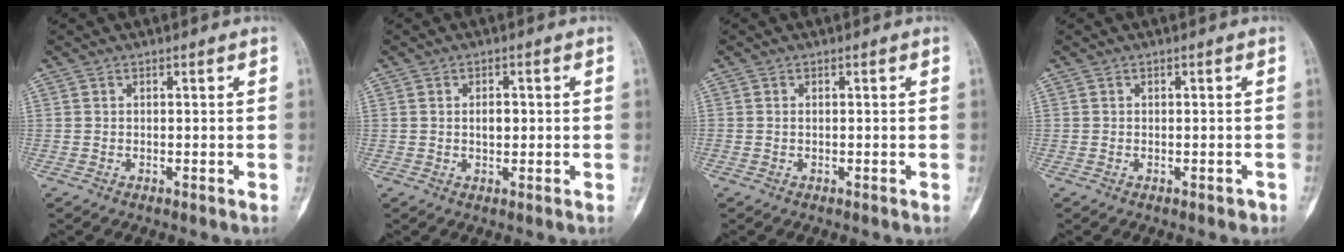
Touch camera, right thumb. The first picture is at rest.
{"total": 2.2, "force": [0.1, 1.3, 1.8], "torque": [-0.020, 0.001, 0.001]}
{"total": 0.0}
{"total": 0.9, "force": [-0.6, 0.6, 0.3], "torque": [0.002, 0.006, -0.007]}